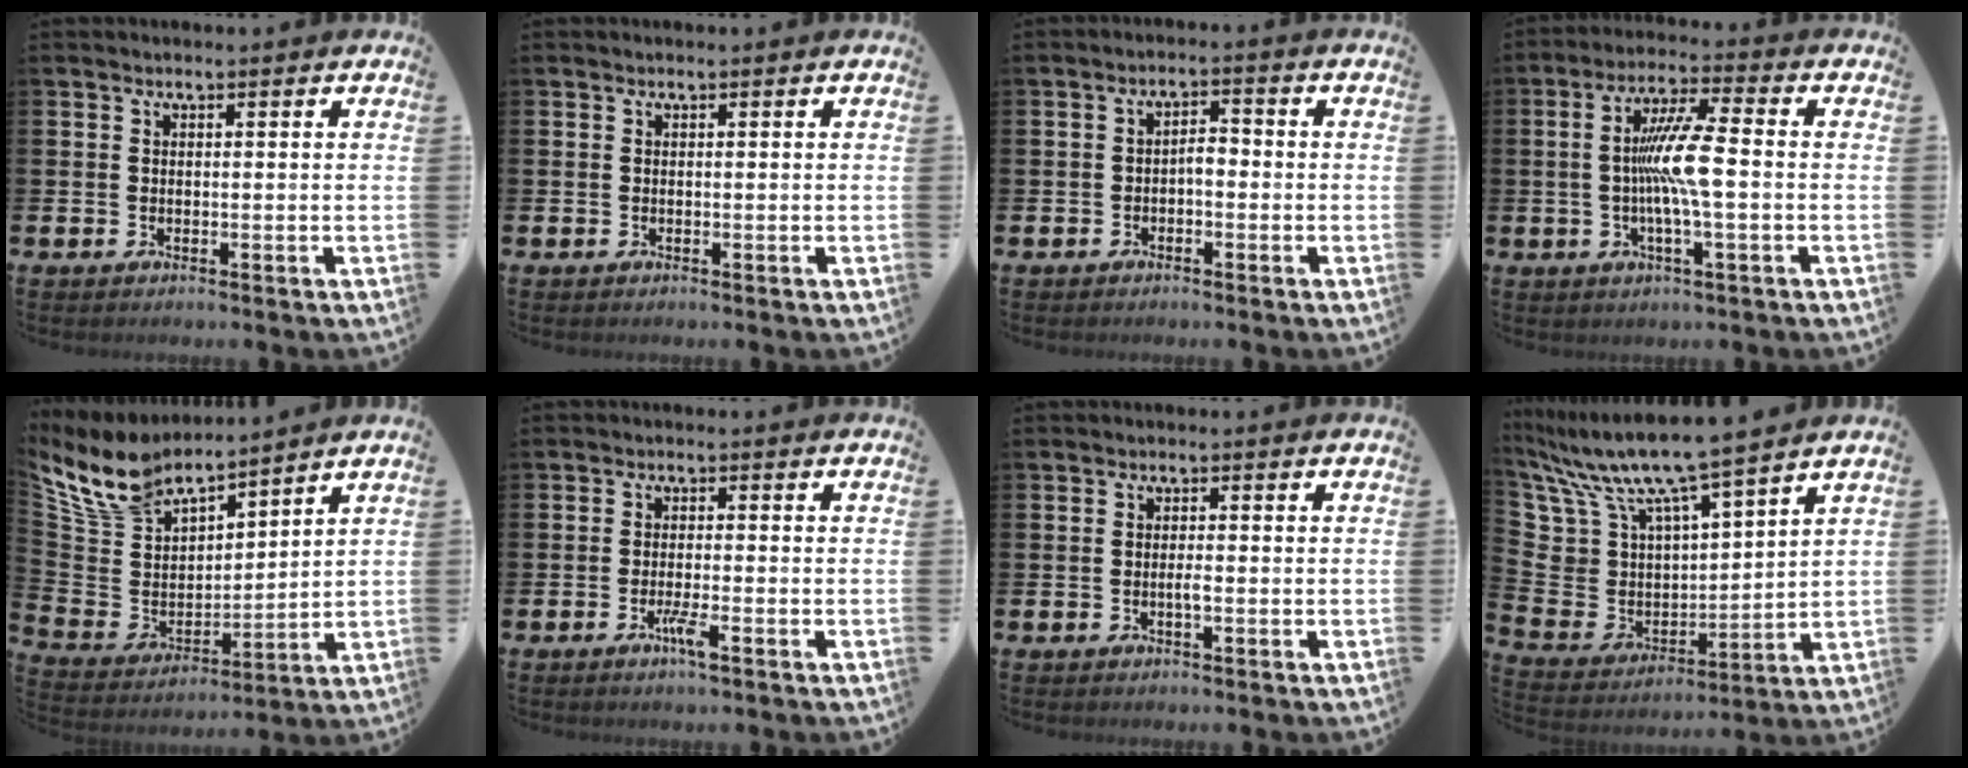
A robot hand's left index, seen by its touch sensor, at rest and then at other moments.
{"total": 0.0}
{"total": 2.1, "force": [-1.0, 1.0, 1.5], "torque": [-0.031, 0.010, -0.024]}
{"total": 8.4, "force": [-0.4, 1.0, 8.3], "torque": [-0.167, -0.001, -0.017]}
{"total": 8.6, "force": [7.7, 3.2, 1.9], "torque": [-0.083, -0.056, 0.139]}
{"total": 2.3, "force": [-1.3, 0.2, 1.8], "torque": [-0.035, 0.000, -0.022]}
{"total": 1.0, "force": [-0.4, 0.1, 0.9], "torque": [-0.017, -0.002, -0.008]}
{"total": 9.7, "force": [9.1, 2.5, 2.5], "torque": [-0.107, -0.066, 0.160]}